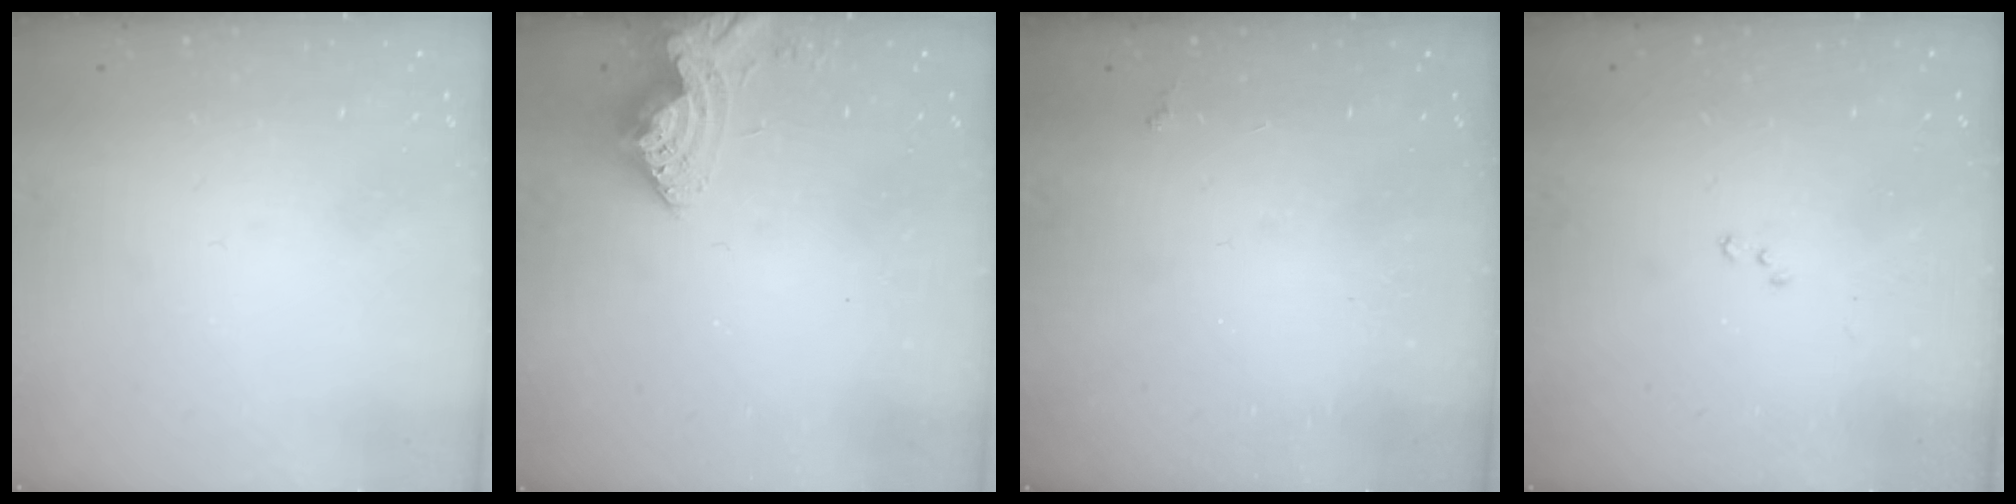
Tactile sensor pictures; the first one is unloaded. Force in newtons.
{"total": 8.9, "press": 8.8, "slide": 0.8}
{"total": 2.3, "press": 2.2, "slide": 0.4}
{"total": 8.1, "press": 8.0, "slide": 1.1}